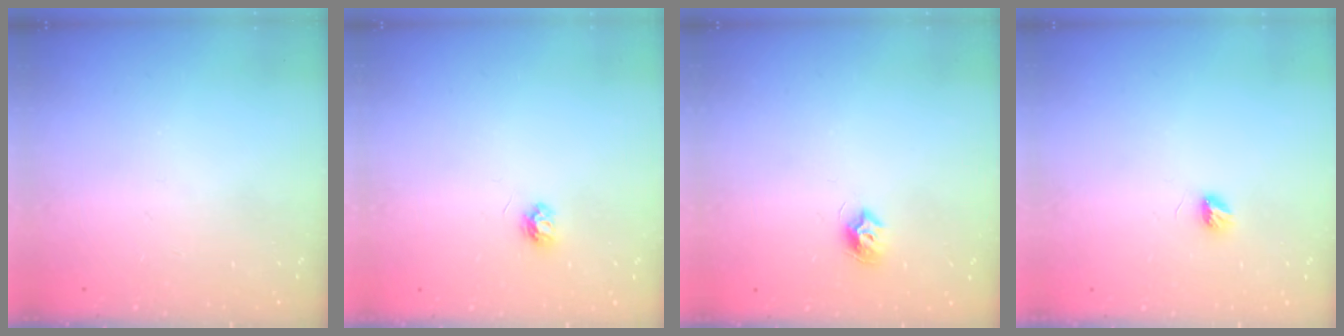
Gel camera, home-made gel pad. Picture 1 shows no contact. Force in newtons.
{"total": 3.8, "press": 3.8, "slide": 0.5}
{"total": 7.1, "press": 7.1, "slide": 0.5}
{"total": 3.4, "press": 3.4, "slide": 0.4}